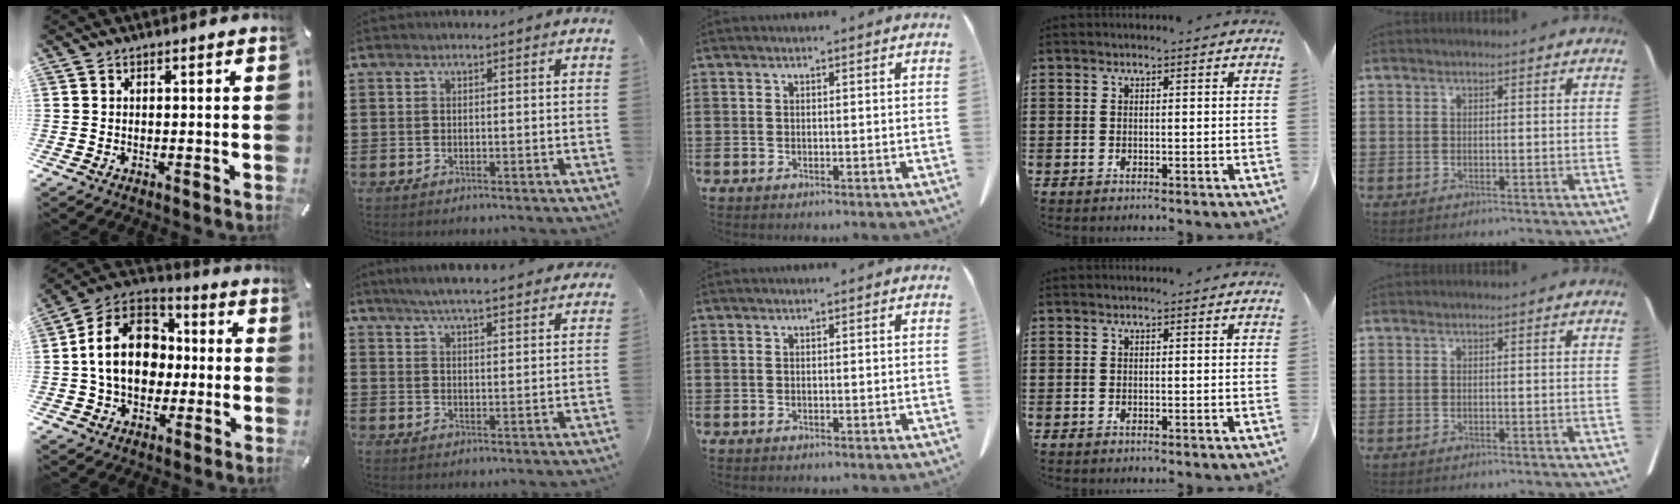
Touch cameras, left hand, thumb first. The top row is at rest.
{"thumb": {"total": 16.7, "force": [-1.0, 13.5, 9.8], "torque": [-0.203, 0.023, -0.021]}, "index": {"total": 5.2, "force": [5.0, -0.1, 1.7], "torque": [-0.051, -0.021, 0.088]}}